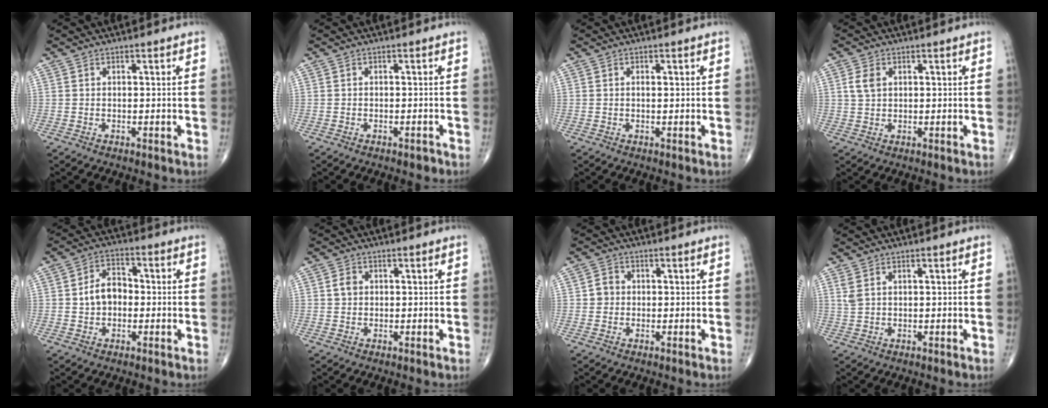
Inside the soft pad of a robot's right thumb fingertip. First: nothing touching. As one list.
[{"total": 0.9, "force": [-0.7, 0.4, 0.4], "torque": [-0.007, 0.003, -0.010]}, {"total": 0.9, "force": [0.2, 0.3, 0.9], "torque": [-0.017, 0.005, 0.002]}, {"total": 3.3, "force": [1.0, 2.3, 2.2], "torque": [-0.042, 0.001, 0.021]}, {"total": 6.6, "force": [-0.3, 4.8, 4.5], "torque": [-0.064, 0.022, -0.012]}, {"total": 2.1, "force": [0.4, 1.7, 1.2], "torque": [-0.016, 0.003, 0.007]}, {"total": 2.5, "force": [0.0, 2.3, 0.9], "torque": [-0.003, 0.005, -0.003]}, {"total": 2.0, "force": [1.1, 0.7, 1.5], "torque": [-0.039, 0.004, 0.032]}]